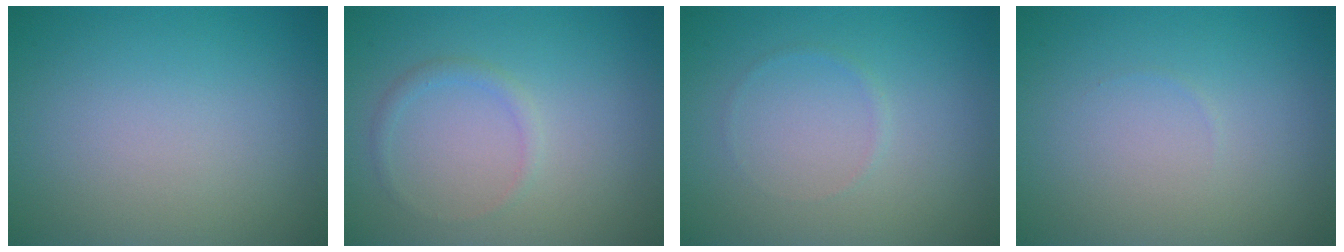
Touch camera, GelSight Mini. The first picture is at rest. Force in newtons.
{"total": 1.1, "press": 1.1, "slide": 0.1}
{"total": 0.5, "press": 0.5, "slide": 0.1}
{"total": 0.0}